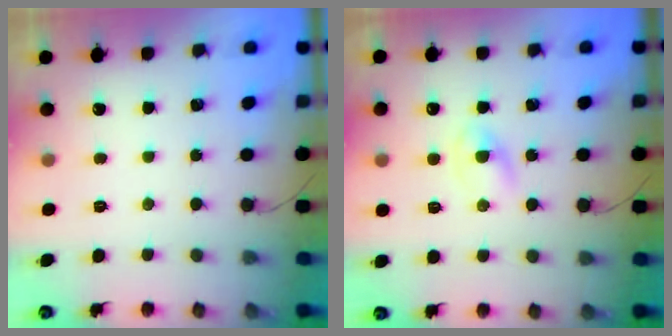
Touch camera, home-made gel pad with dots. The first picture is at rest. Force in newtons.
{"total": 2.6, "press": 2.3, "slide": 1.1}